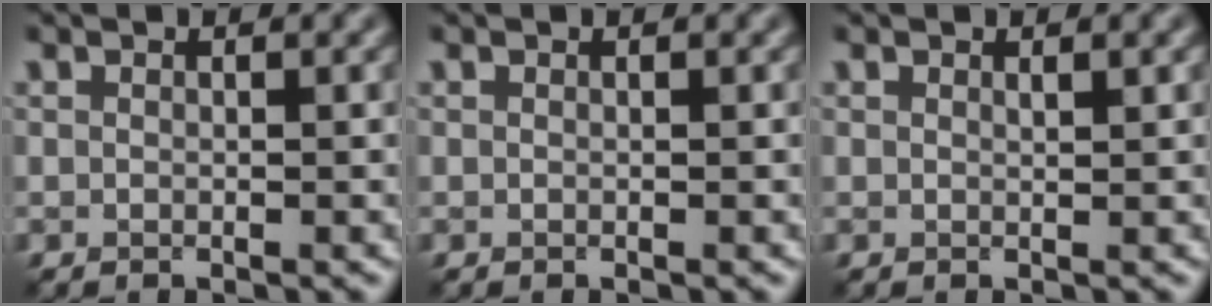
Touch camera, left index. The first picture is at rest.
{"total": 0.0}
{"total": 0.7, "force": [0.4, 0.1, 0.5], "torque": [-0.006, -0.002, 0.007]}